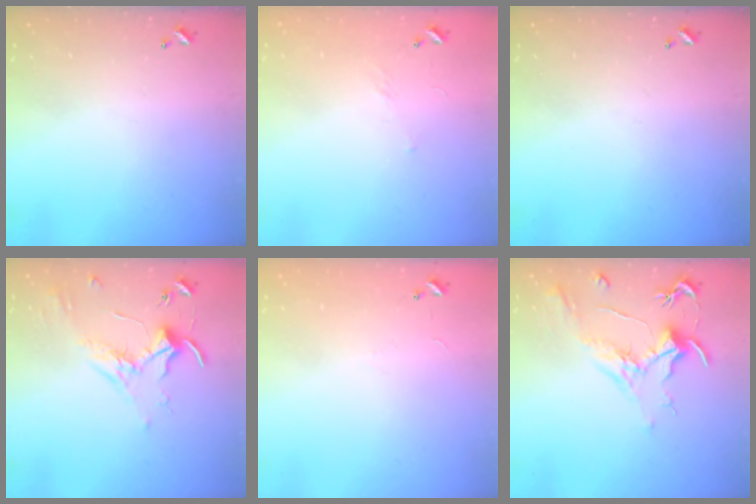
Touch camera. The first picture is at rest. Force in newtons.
{"total": 6.2, "press": 6.2, "slide": 0.8}
{"total": 0.0}
{"total": 1.8, "press": 1.8, "slide": 0.4}
{"total": 8.0, "press": 7.9, "slide": 0.5}
{"total": 2.1, "press": 2.0, "slide": 0.8}